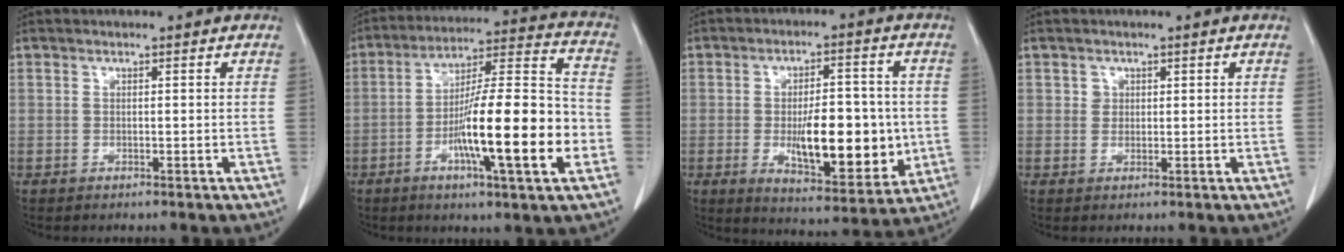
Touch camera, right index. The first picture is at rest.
{"total": 18.9, "force": [-5.4, 1.6, 18.0], "torque": [-0.293, 0.002, -0.082]}
{"total": 14.4, "force": [-1.6, 5.3, 13.3], "torque": [-0.199, -0.005, -0.014]}
{"total": 1.3, "force": [0.6, 1.2, 0.2], "torque": [0.009, 0.001, 0.009]}